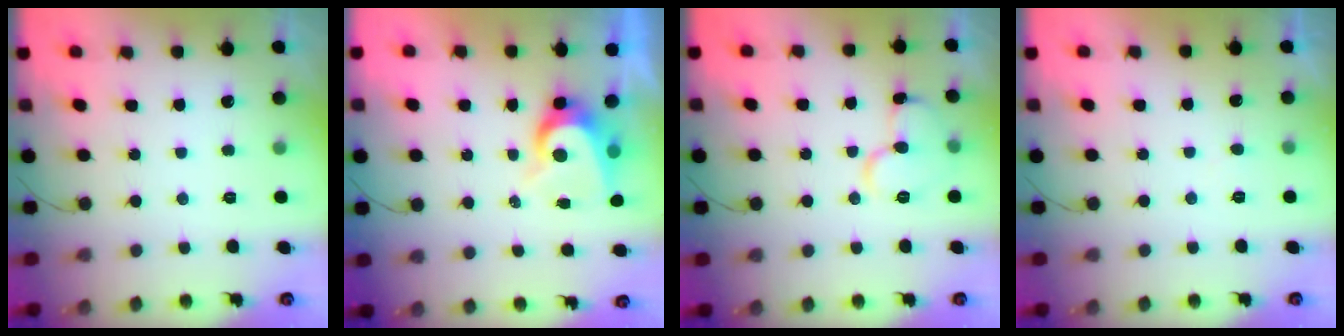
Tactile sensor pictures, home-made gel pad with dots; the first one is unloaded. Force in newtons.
{"total": 7.0, "press": 7.0, "slide": 0.9}
{"total": 10.1, "press": 10.1, "slide": 1.1}
{"total": 2.3, "press": 2.3, "slide": 0.2}